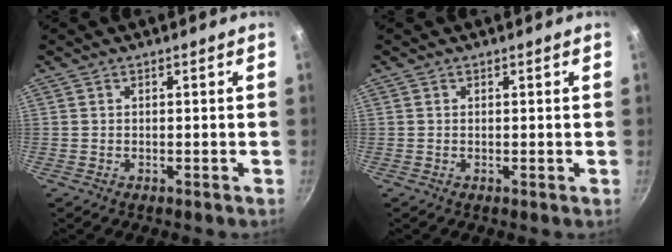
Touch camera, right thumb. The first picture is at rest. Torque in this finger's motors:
{"motor_torque": [0.99, 0.83, -0.31, 0.28, 0.02]}